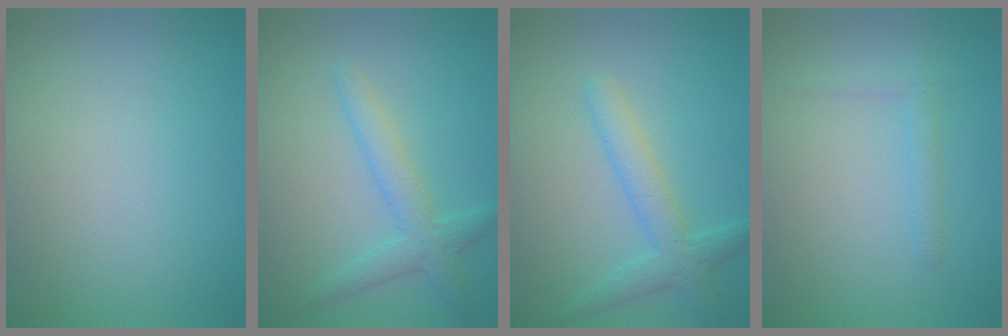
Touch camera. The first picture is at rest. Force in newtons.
{"total": 2.7, "press": 2.7, "slide": 0.1}
{"total": 3.1, "press": 3.1, "slide": 0.2}
{"total": 1.1, "press": 1.1, "slide": 0.1}